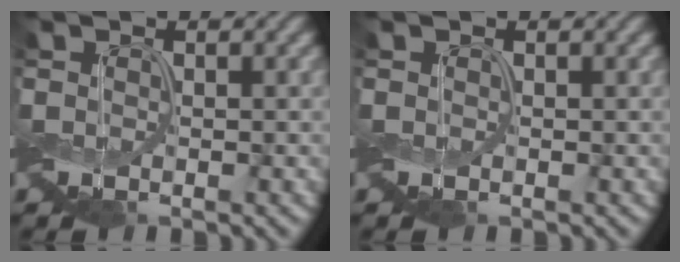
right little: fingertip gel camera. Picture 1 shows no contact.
{"total": 0.0}